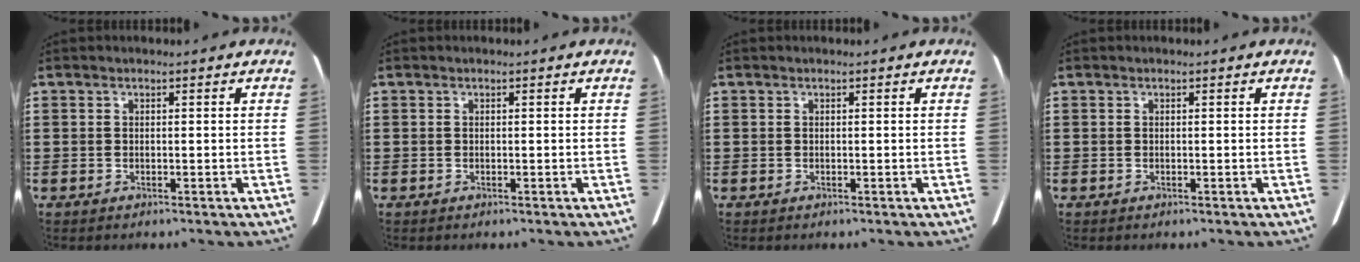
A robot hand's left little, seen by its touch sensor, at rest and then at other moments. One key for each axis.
{"total": 0.0}
{"total": 0.0}
{"total": 0.0}